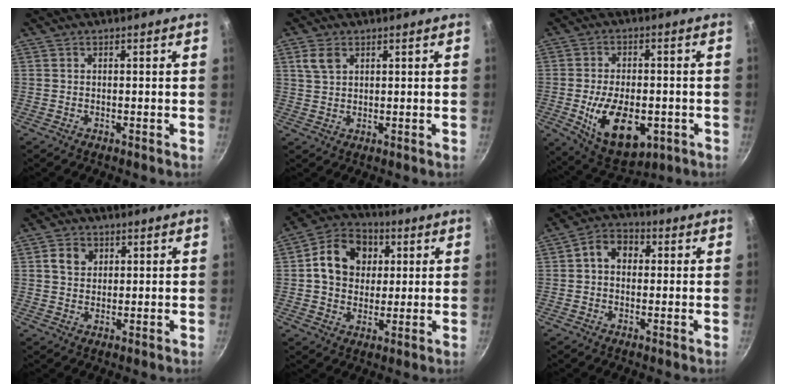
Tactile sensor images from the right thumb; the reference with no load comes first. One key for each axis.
{"total": 3.7, "fx": 1.7, "fy": 2.4, "fz": 2.2, "tx": -0.033, "ty": -0.001, "tz": 0.035}
{"total": 15.3, "fx": -4.1, "fy": 8.6, "fz": 12.0, "tx": -0.178, "ty": 0.001, "tz": -0.051}
{"total": 4.3, "fx": 1.4, "fy": 3.6, "fz": 2.0, "tx": -0.015, "ty": 0.002, "tz": 0.022}
{"total": 13.2, "fx": 2.9, "fy": 10.6, "fz": 7.3, "tx": -0.100, "ty": 0.013, "tz": 0.035}
{"total": 6.5, "fx": 1.0, "fy": 5.1, "fz": 3.9, "tx": -0.039, "ty": 0.015, "tz": 0.001}